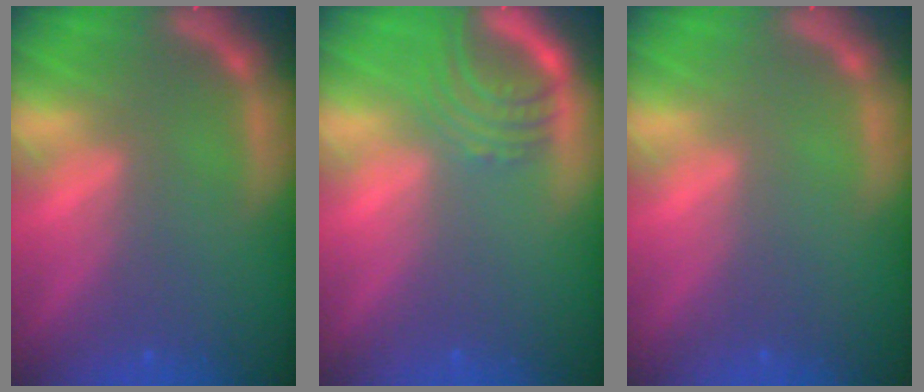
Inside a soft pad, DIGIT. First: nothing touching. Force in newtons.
{"total": 4.5}
{"total": 0.0}